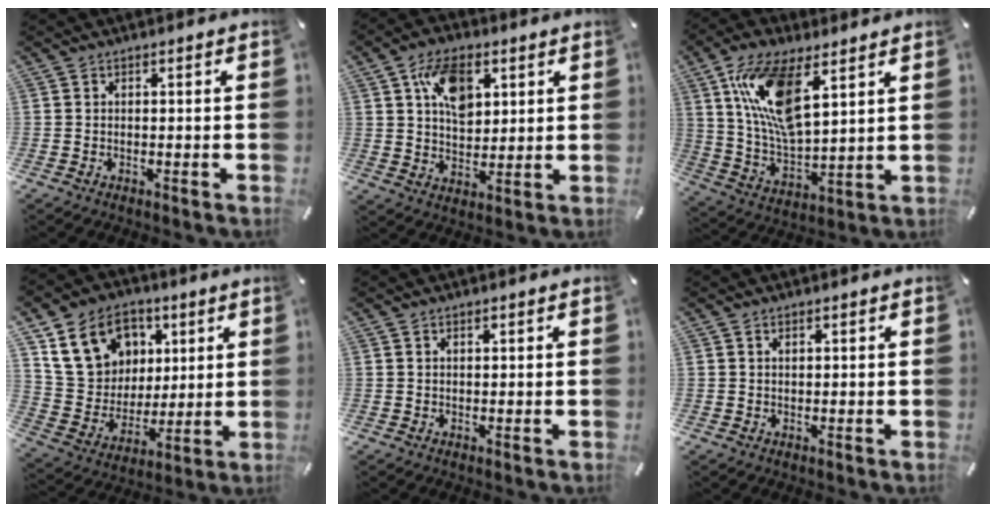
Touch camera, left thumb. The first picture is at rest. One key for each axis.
{"total": 11.0, "fx": 4.4, "fy": 7.3, "fz": 7.0, "tx": -0.109, "ty": 0.000, "tz": 0.080}
{"total": 16.1, "fx": 8.3, "fy": 7.0, "fz": 11.9, "tx": -0.261, "ty": -0.026, "tz": 0.147}
{"total": 17.6, "fx": 7.4, "fy": 14.4, "fz": 7.0, "tx": -0.125, "ty": -0.016, "tz": 0.151}
{"total": 0.7, "fx": 0.5, "fy": 0.4, "fz": 0.4, "tx": -0.007, "ty": 0.000, "tz": 0.009}
{"total": 0.9, "fx": 0.5, "fy": 0.4, "fz": 0.6, "tx": -0.011, "ty": 0.000, "tz": 0.010}